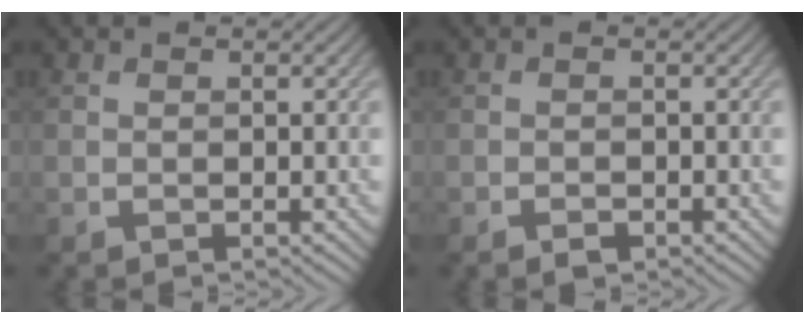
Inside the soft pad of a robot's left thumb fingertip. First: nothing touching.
{"total": 1.0, "force": [-0.8, 0.4, 0.6], "torque": [-0.008, -0.001, -0.014]}